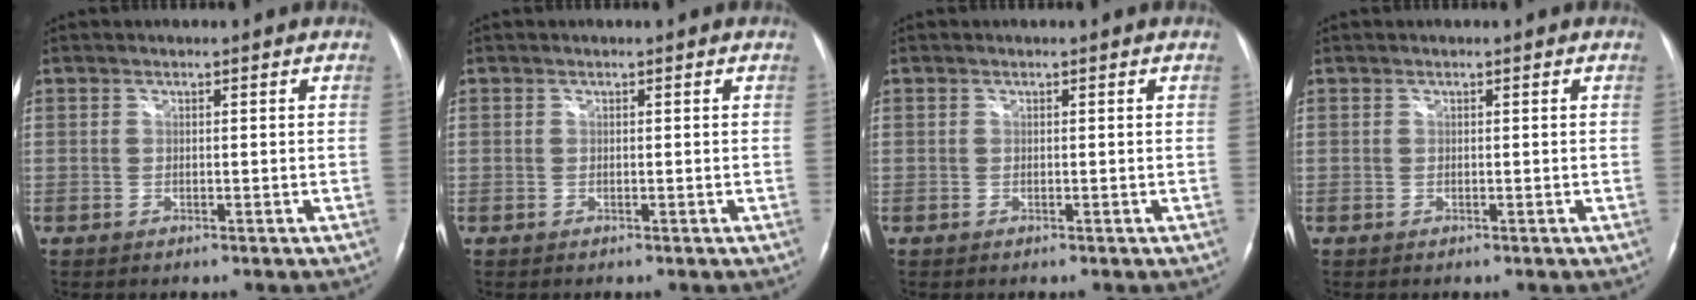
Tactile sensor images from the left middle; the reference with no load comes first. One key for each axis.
{"total": 0.0}
{"total": 0.0}
{"total": 0.0}